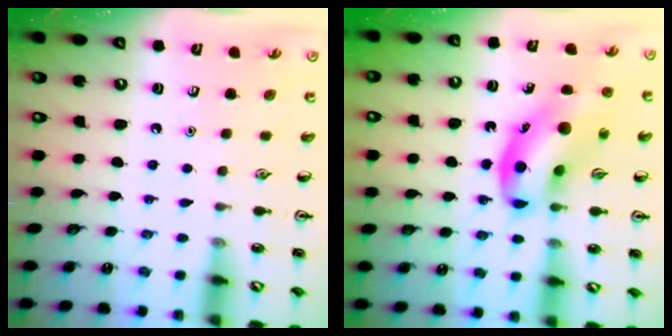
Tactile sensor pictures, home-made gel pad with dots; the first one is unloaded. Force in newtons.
{"total": 14.1, "press": 13.5, "slide": 4.0}